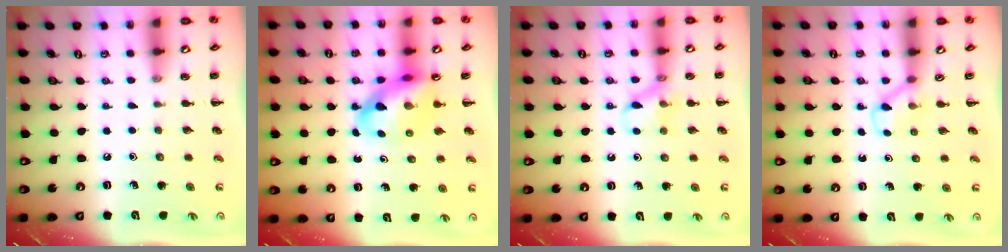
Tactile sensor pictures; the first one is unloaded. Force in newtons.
{"total": 11.3, "press": 10.9, "slide": 3.3}
{"total": 9.3, "press": 9.2, "slide": 1.0}
{"total": 3.0, "press": 2.8, "slide": 0.9}